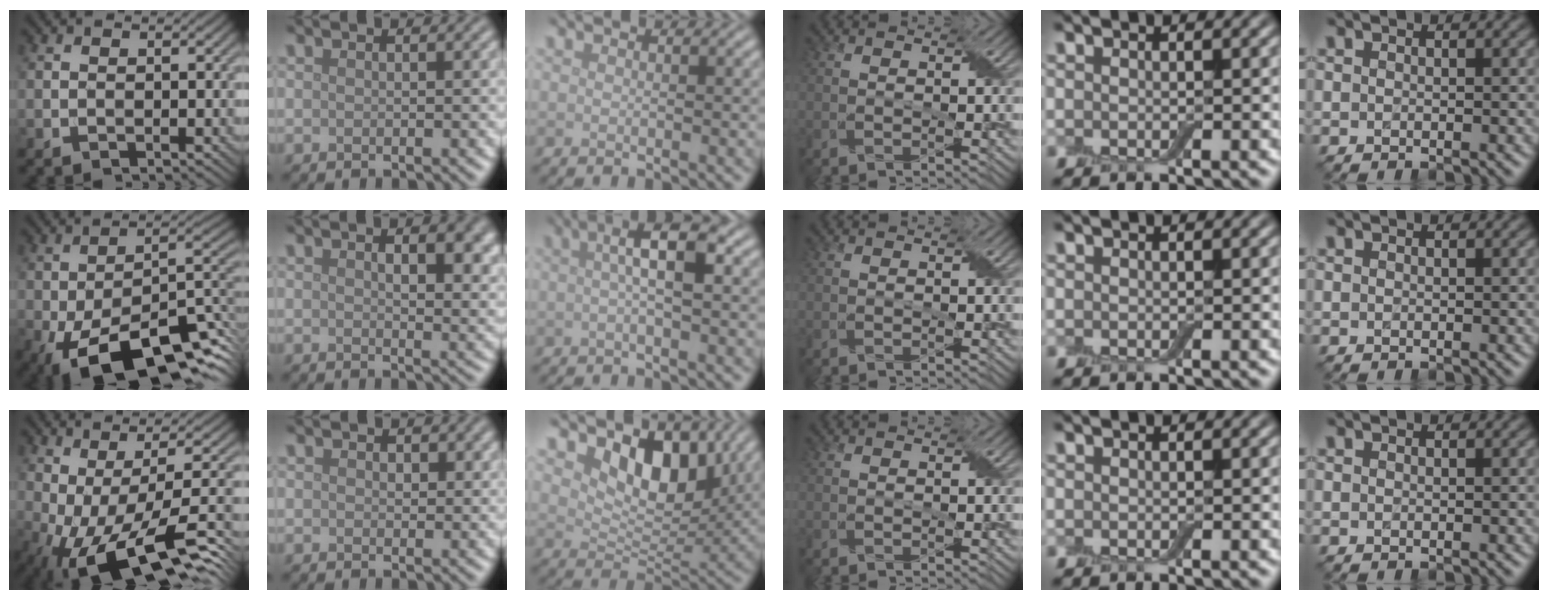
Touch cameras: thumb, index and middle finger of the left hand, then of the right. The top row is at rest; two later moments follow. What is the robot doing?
{"motion": "peel", "object": "aluminum foil"}